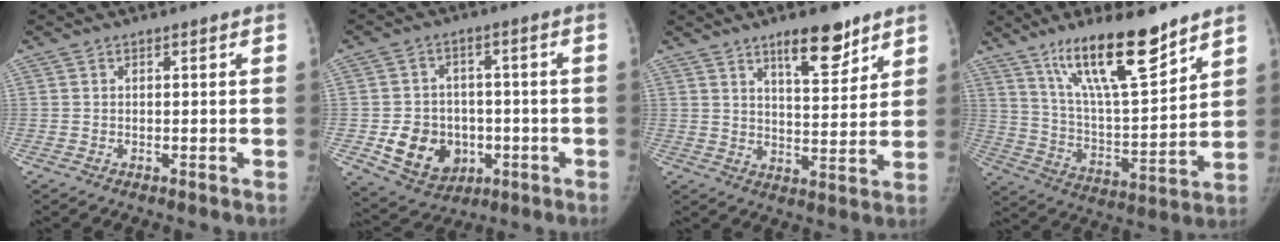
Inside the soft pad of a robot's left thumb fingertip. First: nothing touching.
{"total": 11.5, "force": [-2.8, 9.5, 5.8], "torque": [-0.061, 0.009, -0.031]}
{"total": 9.7, "force": [6.7, 3.3, 6.2], "torque": [-0.071, -0.046, 0.106]}
{"total": 18.2, "force": [12.5, 4.2, 12.5], "torque": [-0.189, -0.073, 0.227]}